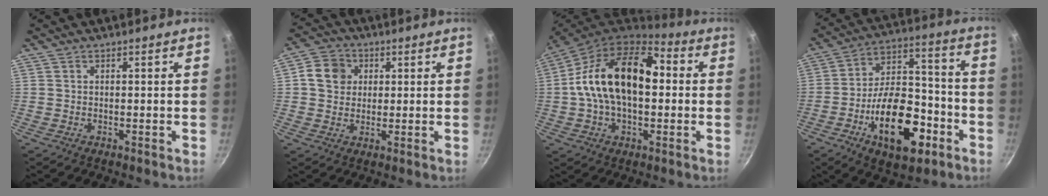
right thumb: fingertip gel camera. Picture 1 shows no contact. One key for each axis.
{"total": 7.1, "fx": 1.7, "fy": 6.2, "fz": 2.9, "tx": -0.023, "ty": 0.008, "tz": 0.018}
{"total": 20.9, "fx": 1.3, "fy": 12.7, "fz": 16.5, "tx": -0.264, "ty": 0.036, "tz": 0.003}
{"total": 21.2, "fx": -8.5, "fy": 11.3, "fz": 15.8, "tx": -0.217, "ty": 0.064, "tz": -0.133}